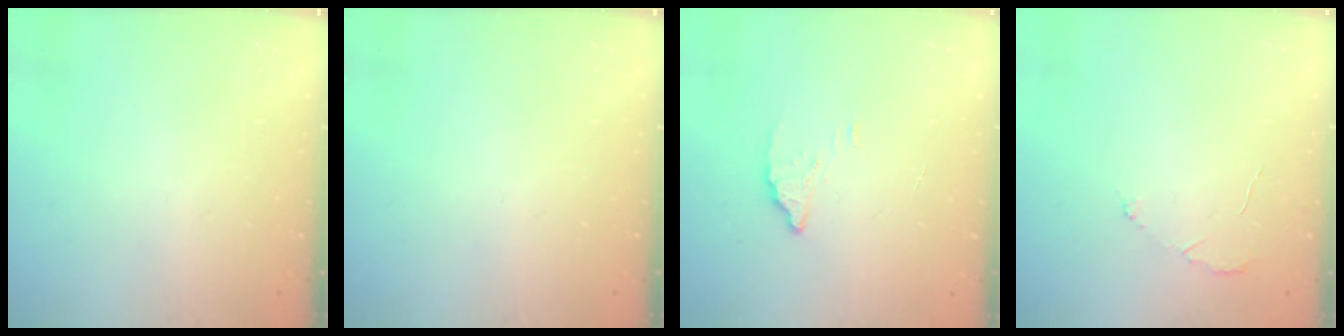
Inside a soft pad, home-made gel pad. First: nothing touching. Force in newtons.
{"total": 0.0}
{"total": 1.8, "press": 1.7, "slide": 0.1}
{"total": 3.0, "press": 3.0, "slide": 0.3}